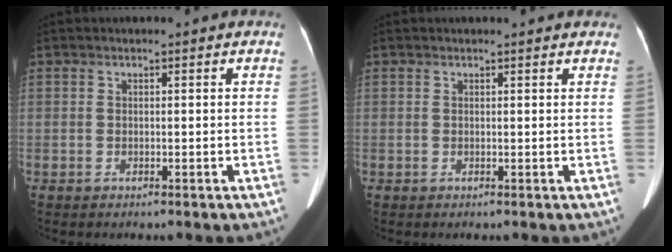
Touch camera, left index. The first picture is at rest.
{"total": 2.3, "force": [2.2, 0.3, 0.7], "torque": [-0.013, 0.008, 0.020]}